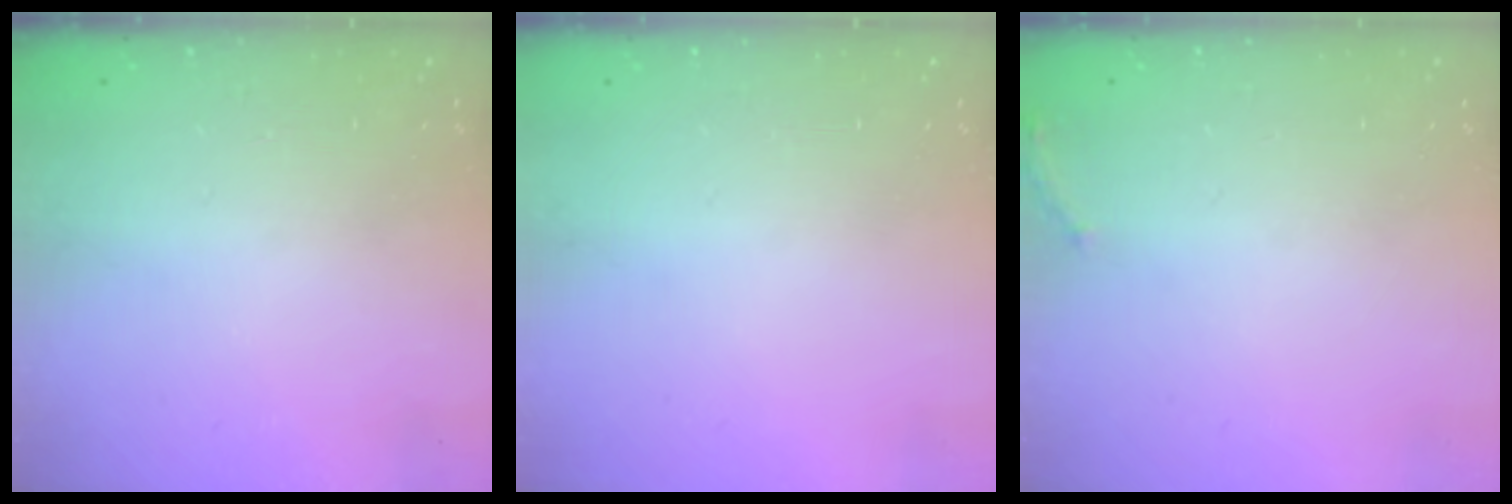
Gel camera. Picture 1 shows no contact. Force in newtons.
{"total": 0.0}
{"total": 5.6, "press": 5.3, "slide": 1.7}